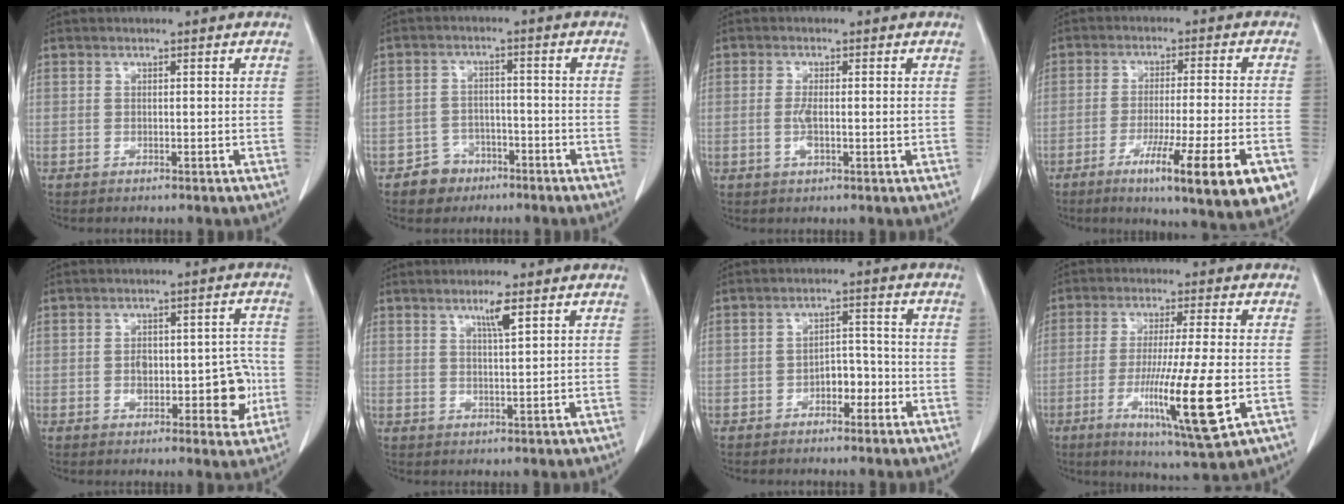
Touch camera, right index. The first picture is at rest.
{"total": 4.5, "force": [-2.9, 3.4, 0.4], "torque": [-0.002, 0.013, -0.044]}
{"total": 3.2, "force": [-0.4, 0.8, 3.1], "torque": [-0.064, -0.003, -0.008]}
{"total": 17.4, "force": [-8.9, 0.9, 15.0], "torque": [-0.159, -0.027, -0.132]}
{"total": 8.4, "force": [-1.6, 3.8, 7.3], "torque": [-0.087, 0.019, -0.014]}
{"total": 3.2, "force": [1.8, -0.1, 2.7], "torque": [-0.052, -0.005, 0.033]}
{"total": 3.9, "force": [-1.9, 2.1, 2.7], "torque": [-0.040, 0.014, -0.031]}
{"total": 13.6, "force": [-3.8, -0.1, 13.1], "torque": [-0.234, -0.033, -0.063]}